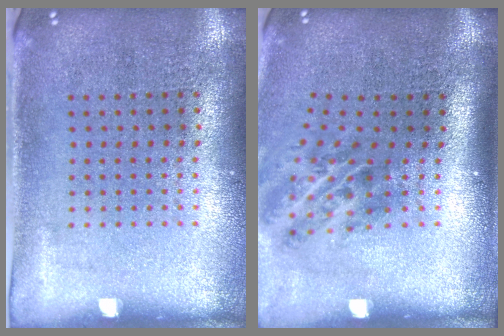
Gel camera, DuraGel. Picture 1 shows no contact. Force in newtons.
{"total": 2.1, "press": 1.3, "slide": 1.7}